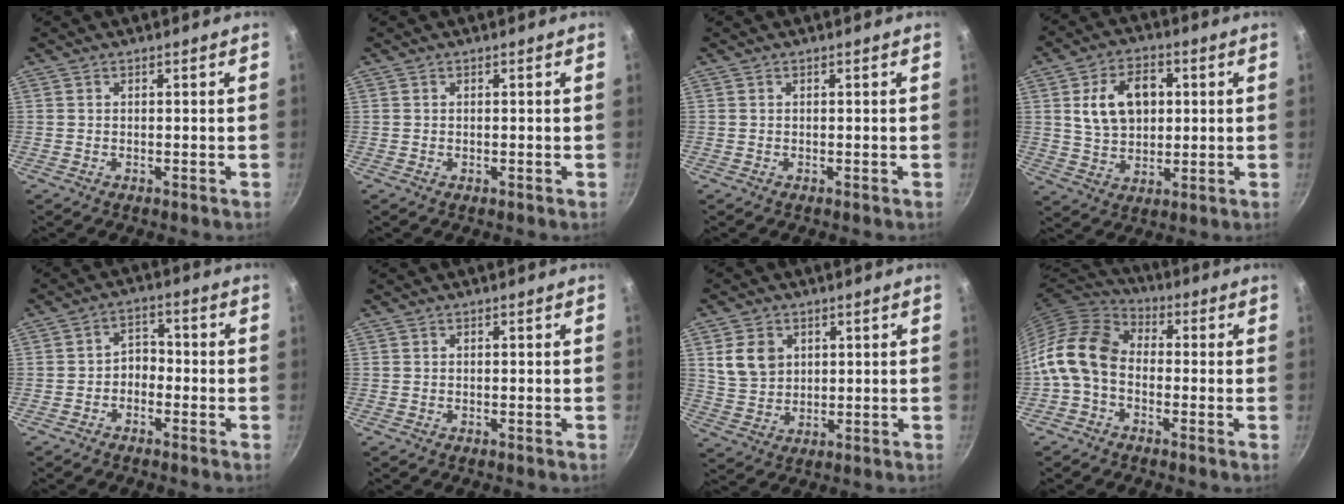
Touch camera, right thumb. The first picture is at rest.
{"total": 0.0}
{"total": 0.0}
{"total": 12.0, "force": [2.4, 8.3, 8.3], "torque": [-0.113, 0.002, 0.042]}
{"total": 3.8, "force": [-1.6, 2.7, 2.1], "torque": [-0.012, 0.027, -0.034]}
{"total": 0.0}
{"total": 7.4, "force": [2.4, 5.8, 3.9], "torque": [-0.053, -0.009, 0.053]}
{"total": 11.7, "force": [-2.0, 8.3, 8.0], "torque": [-0.143, 0.040, -0.063]}